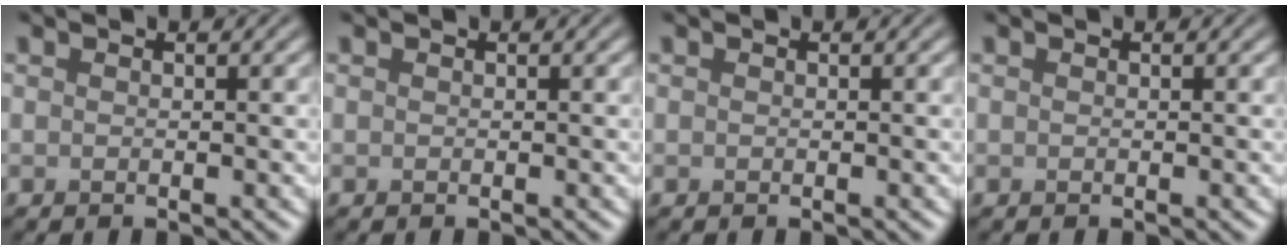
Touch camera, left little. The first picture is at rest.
{"total": 0.0}
{"total": 0.0}
{"total": 0.0}